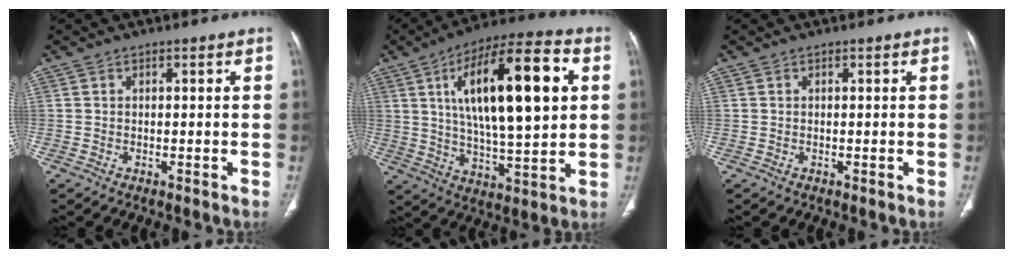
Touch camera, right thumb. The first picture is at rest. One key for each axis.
{"total": 23.7, "fx": 5.8, "fy": 8.0, "fz": 21.5, "tx": -0.338, "ty": -0.001, "tz": 0.091}
{"total": 0.0}